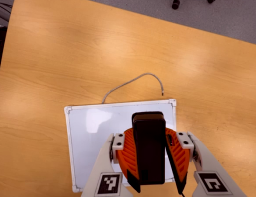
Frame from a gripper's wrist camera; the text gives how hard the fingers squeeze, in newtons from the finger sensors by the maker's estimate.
{"total": 11.4, "left": 10.5, "right": 12.4}